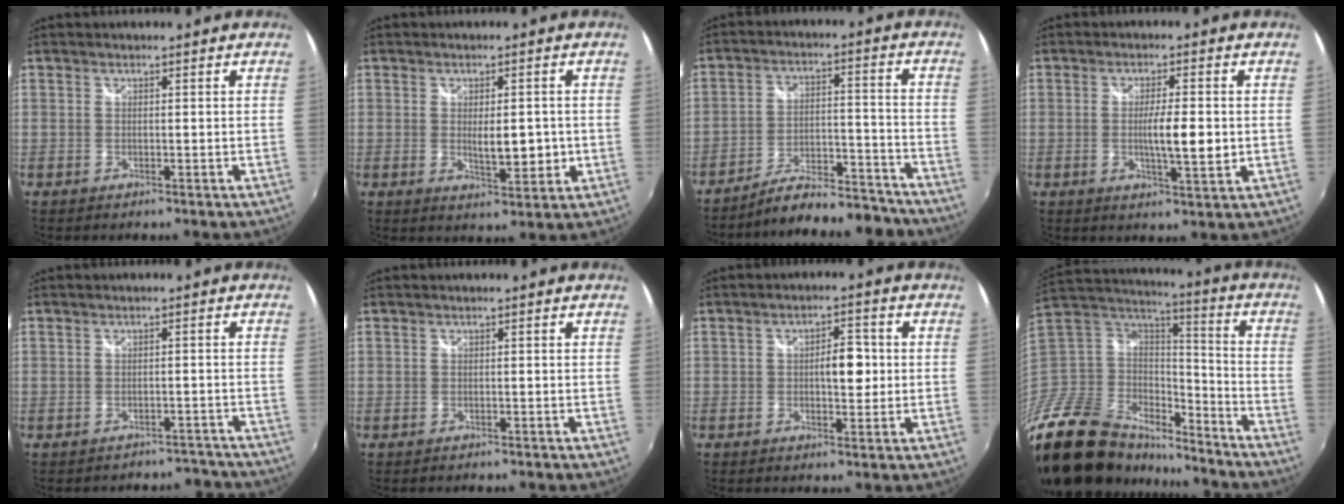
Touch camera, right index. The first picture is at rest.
{"total": 5.6, "force": [-0.3, 2.1, 5.2], "torque": [-0.083, -0.008, 0.006]}
{"total": 14.7, "force": [-14.0, 2.8, 3.7], "torque": [-0.070, 0.032, -0.189]}
{"total": 6.1, "force": [-0.3, 0.7, 6.1], "torque": [-0.102, -0.006, -0.002]}
{"total": 6.7, "force": [-6.3, 2.2, 0.7], "torque": [-0.010, 0.013, -0.069]}
{"total": 1.0, "force": [-0.9, 0.1, 0.3], "torque": [-0.011, -0.005, -0.013]}
{"total": 4.6, "force": [0.1, 2.2, 4.1], "torque": [-0.061, 0.009, 0.004]}
{"total": 25.2, "force": [-17.5, 13.8, 11.8], "torque": [-0.266, 0.016, -0.285]}